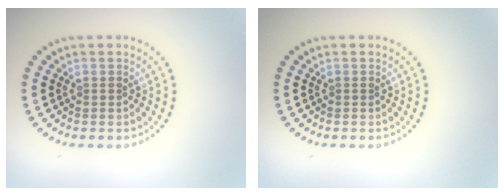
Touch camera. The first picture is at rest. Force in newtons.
{"total": 0.0}